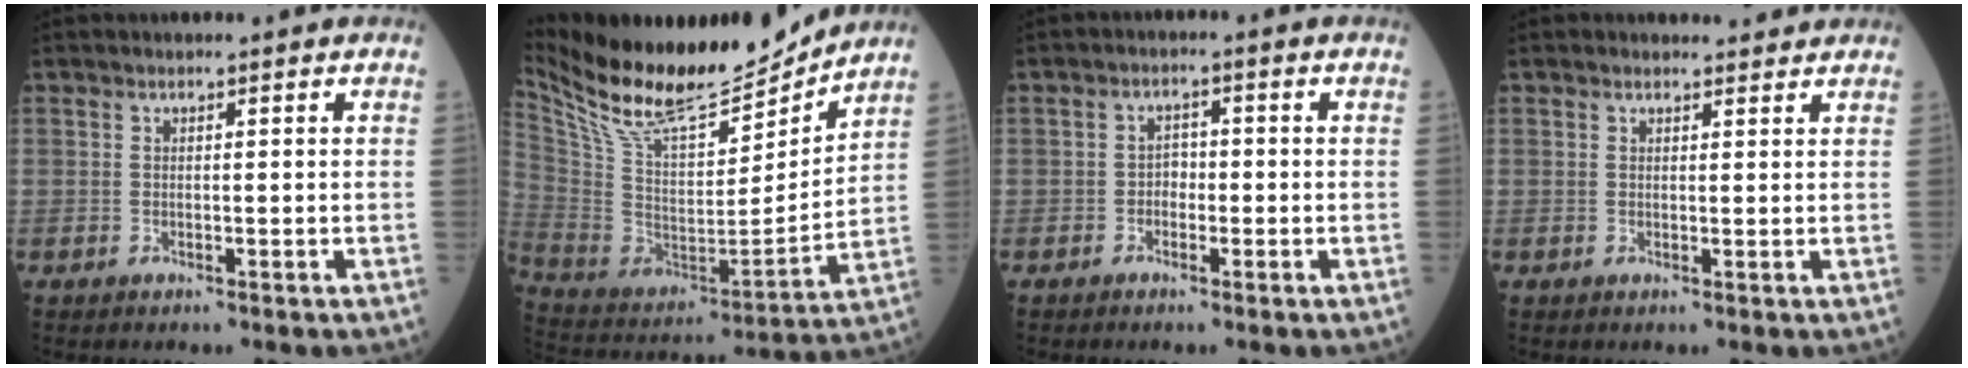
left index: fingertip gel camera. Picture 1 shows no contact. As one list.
[{"total": 20.8, "force": [18.5, 4.2, 8.5], "torque": [-0.171, -0.019, 0.323]}, {"total": 1.7, "force": [-0.8, 1.1, 1.0], "torque": [-0.007, 0.003, -0.017]}, {"total": 2.7, "force": [2.6, 0.8, 0.1], "torque": [-0.003, 0.003, 0.028]}]